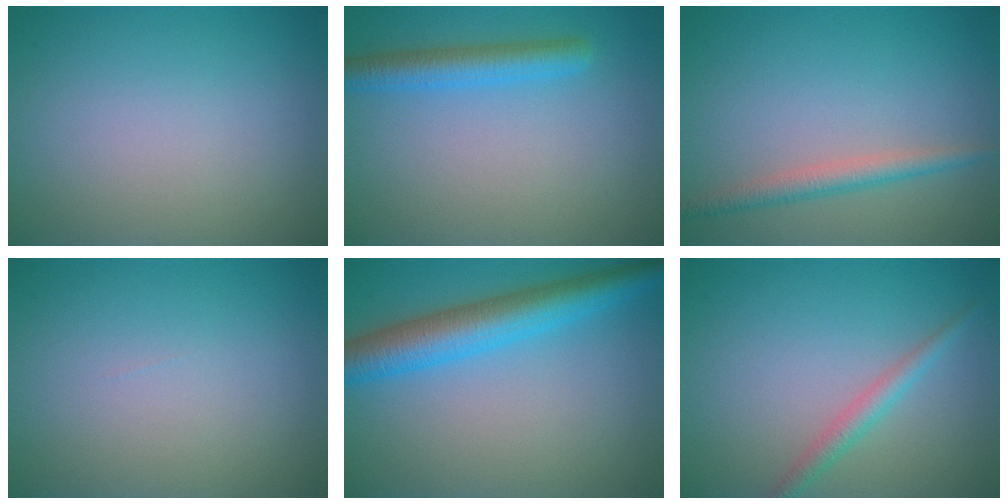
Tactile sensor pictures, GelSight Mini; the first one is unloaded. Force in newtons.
{"total": 3.2, "press": 3.2, "slide": 0.2}
{"total": 2.4, "press": 2.4, "slide": 0.0}
{"total": 0.0}
{"total": 6.2, "press": 6.2, "slide": 0.1}
{"total": 1.9, "press": 1.9, "slide": 0.0}